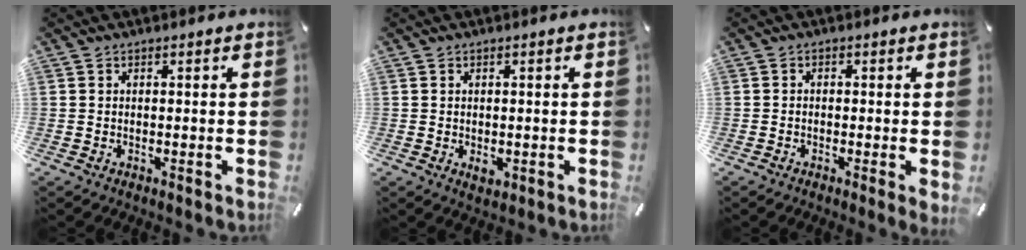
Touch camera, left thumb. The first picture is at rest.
{"total": 2.0, "force": [-0.5, 1.5, 1.3], "torque": [-0.023, 0.001, -0.006]}
{"total": 1.2, "force": [-0.5, 0.3, 1.0], "torque": [-0.018, 0.000, -0.009]}